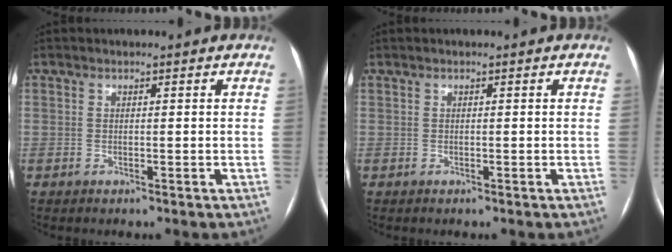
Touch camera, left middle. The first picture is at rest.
{"total": 0.0}